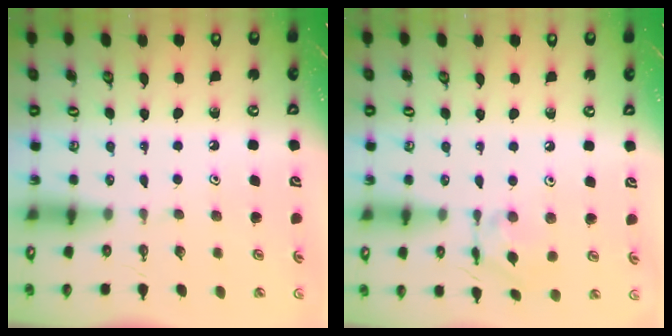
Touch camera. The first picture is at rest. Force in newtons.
{"total": 7.4, "press": 7.4, "slide": 0.5}